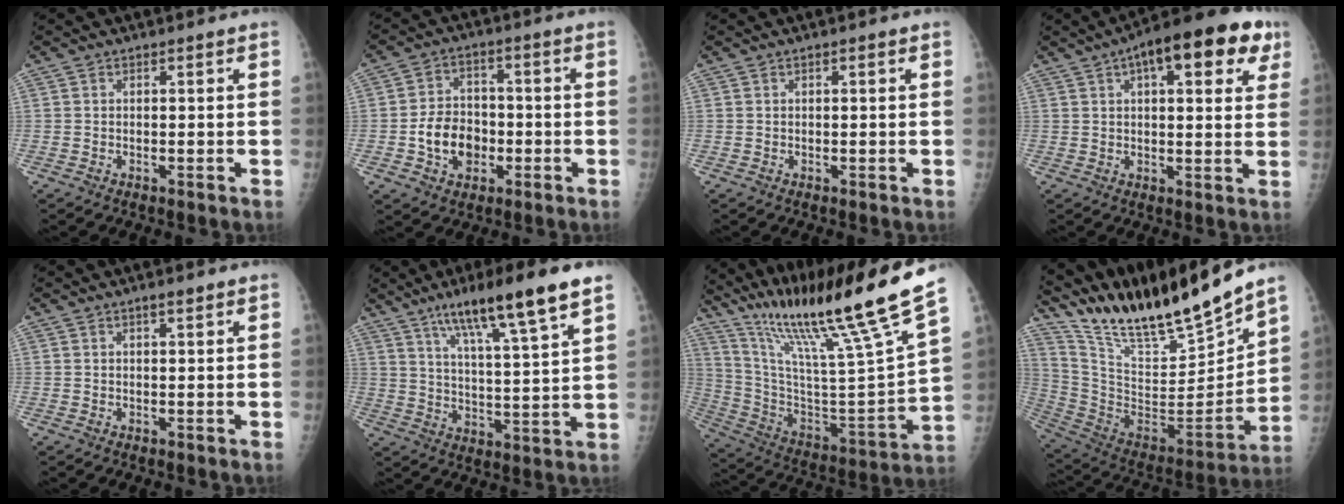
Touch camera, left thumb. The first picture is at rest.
{"total": 9.2, "force": [-2.5, 7.1, 5.3], "torque": [-0.063, 0.020, -0.044]}
{"total": 0.6, "force": [0.2, 0.2, 0.5], "torque": [-0.010, 0.001, 0.003]}
{"total": 17.7, "force": [8.3, 7.1, 13.9], "torque": [-0.169, 0.010, 0.109]}
{"total": 1.7, "force": [1.0, 0.4, 1.2], "torque": [-0.019, -0.003, 0.015]}
{"total": 16.0, "force": [10.0, 1.5, 12.4], "torque": [-0.199, -0.040, 0.165]}
{"total": 30.0, "force": [21.5, 1.5, 20.8], "torque": [-0.339, -0.090, 0.366]}
{"total": 25.1, "force": [22.0, 3.0, 11.7], "torque": [-0.175, -0.121, 0.382]}